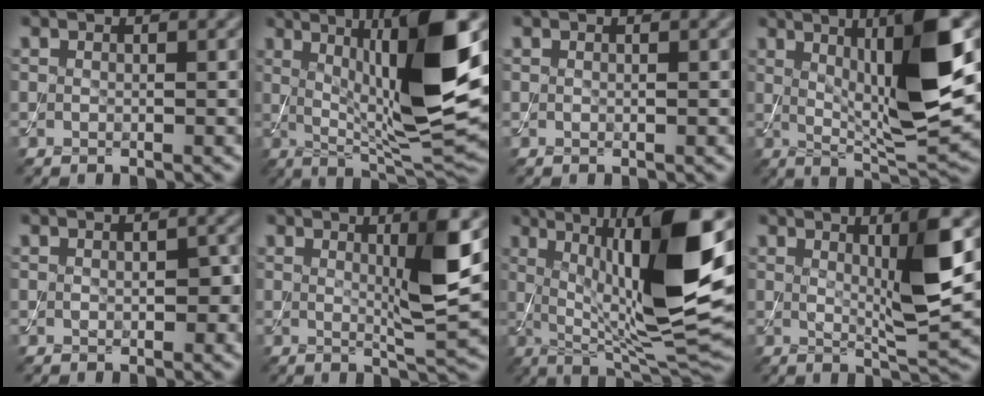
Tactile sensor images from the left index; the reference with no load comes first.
{"total": 12.8, "force": [2.3, 2.6, 12.4], "torque": [-0.190, 0.000, 0.045]}
{"total": 0.0}
{"total": 10.7, "force": [2.0, 2.1, 10.3], "torque": [-0.156, -0.006, 0.044]}
{"total": 2.1, "force": [-0.1, 1.2, 1.7], "torque": [-0.025, -0.001, 0.000]}
{"total": 5.3, "force": [1.4, 0.5, 5.1], "torque": [-0.080, -0.010, 0.028]}
{"total": 14.6, "force": [2.6, 3.2, 14.0], "torque": [-0.218, 0.000, 0.049]}
{"total": 5.9, "force": [1.6, 0.7, 5.6], "torque": [-0.088, -0.011, 0.032]}